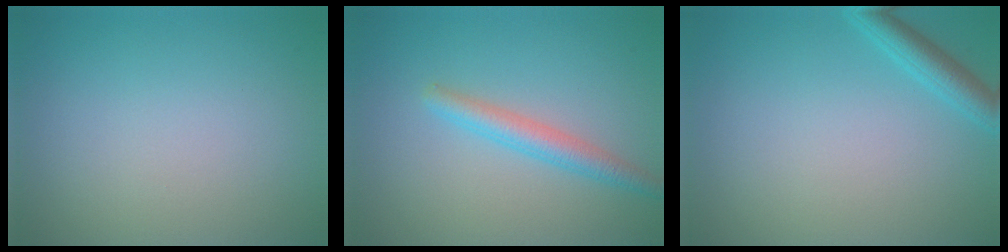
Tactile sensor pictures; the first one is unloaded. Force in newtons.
{"total": 2.5, "press": 2.5, "slide": 0.2}
{"total": 2.3, "press": 2.2, "slide": 0.2}